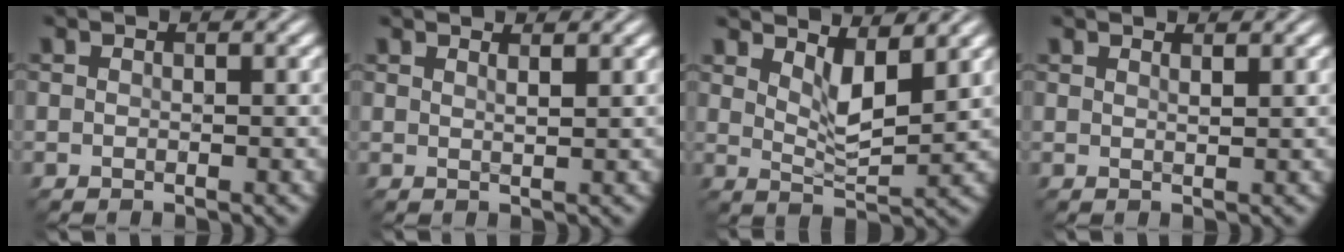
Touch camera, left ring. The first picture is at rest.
{"total": 0.8, "force": [0.8, -0.1, 0.2], "torque": [0.003, 0.004, 0.012]}
{"total": 3.1, "force": [2.1, 0.7, 2.2], "torque": [-0.046, -0.008, 0.040]}
{"total": 0.7, "force": [0.7, -0.3, -0.1], "torque": [0.002, 0.002, 0.012]}